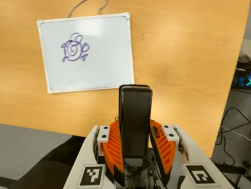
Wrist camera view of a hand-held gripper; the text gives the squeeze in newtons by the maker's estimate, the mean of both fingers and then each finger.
{"total": 4.1, "left": 2.6, "right": 5.6}